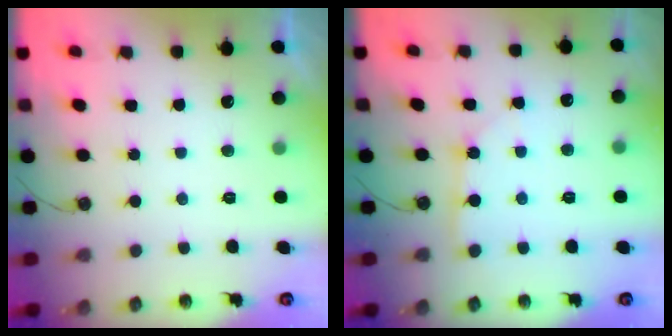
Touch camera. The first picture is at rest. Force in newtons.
{"total": 2.6, "press": 2.6, "slide": 0.0}